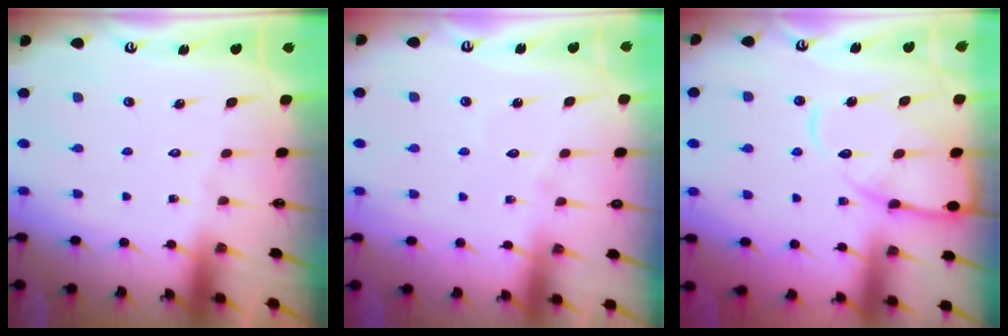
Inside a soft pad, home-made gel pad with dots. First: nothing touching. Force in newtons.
{"total": 4.8, "press": 4.8, "slide": 0.5}
{"total": 12.1, "press": 12.0, "slide": 1.2}